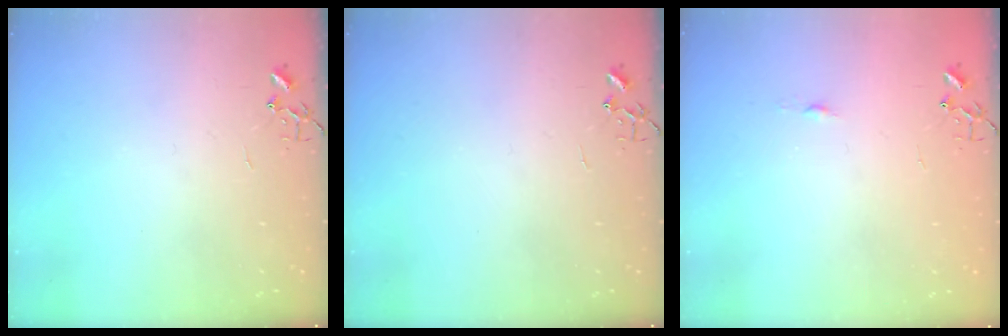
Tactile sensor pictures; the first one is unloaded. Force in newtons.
{"total": 0.0}
{"total": 3.3, "press": 3.3, "slide": 0.4}